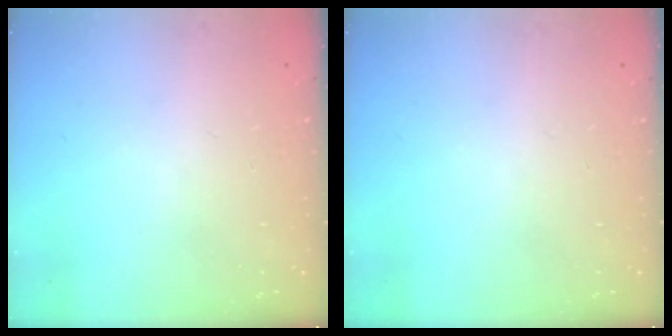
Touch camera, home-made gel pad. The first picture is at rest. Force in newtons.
{"total": 0.0}